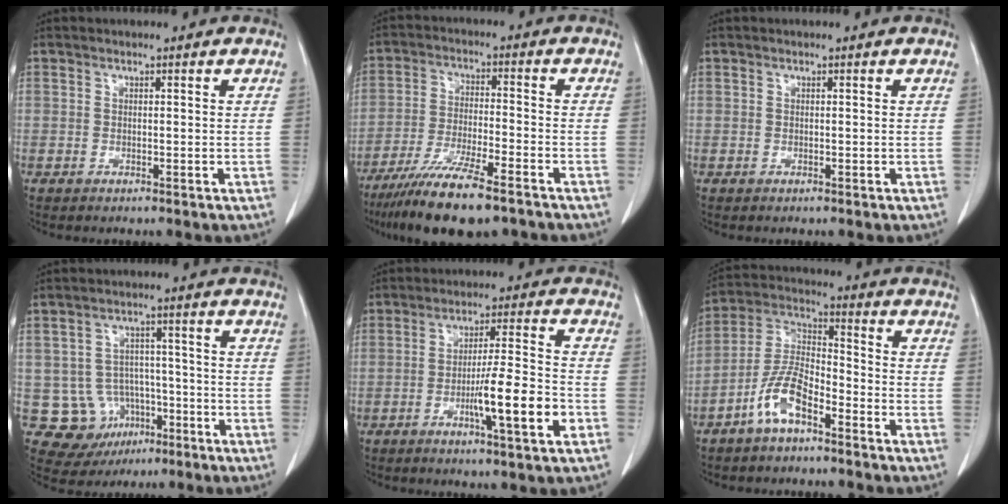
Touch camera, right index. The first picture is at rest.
{"total": 13.1, "force": [-9.8, 1.7, 8.6], "torque": [-0.158, -0.034, -0.166]}
{"total": 0.0}
{"total": 9.3, "force": [-3.0, 8.5, 2.1], "torque": [-0.044, 0.019, -0.033]}
{"total": 9.8, "force": [-3.6, 0.2, 9.1], "torque": [-0.150, -0.006, -0.060]}
{"total": 8.7, "force": [-5.2, 2.9, 6.4], "torque": [-0.146, 0.010, -0.106]}